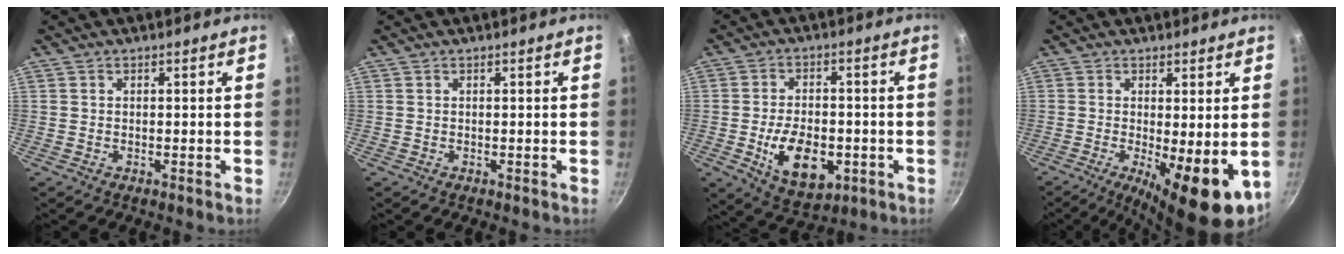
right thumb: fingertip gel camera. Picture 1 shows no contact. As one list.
[{"total": 0.0}, {"total": 12.8, "force": [-3.4, 7.7, 9.7], "torque": [-0.136, 0.004, -0.043]}, {"total": 12.2, "force": [-2.6, 3.7, 11.3], "torque": [-0.152, -0.013, -0.028]}]